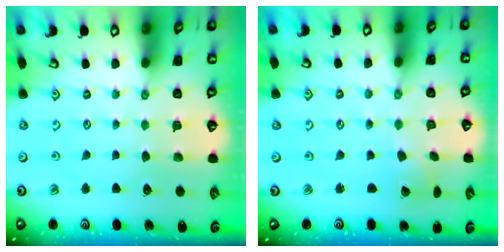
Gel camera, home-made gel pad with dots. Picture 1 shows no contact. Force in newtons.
{"total": 2.0, "press": 2.0, "slide": 0.3}